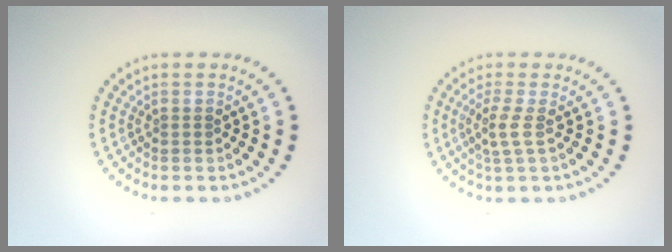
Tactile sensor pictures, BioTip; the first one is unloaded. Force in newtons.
{"total": 1.7, "press": 1.4, "slide": 1.0}